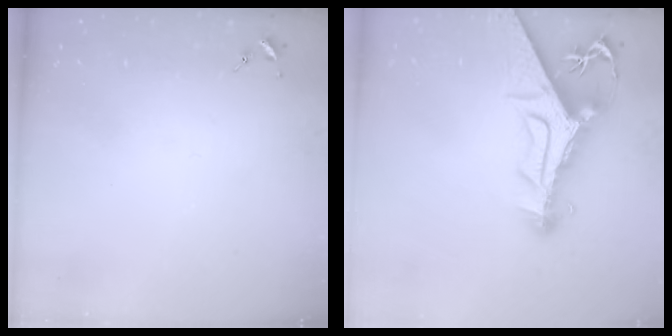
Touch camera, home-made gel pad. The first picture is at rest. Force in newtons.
{"total": 13.8, "press": 13.7, "slide": 1.5}